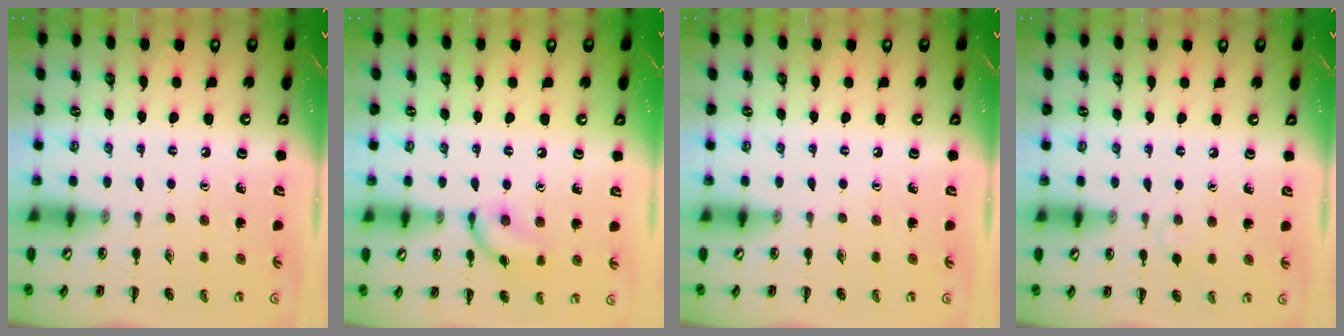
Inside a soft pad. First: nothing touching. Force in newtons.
{"total": 9.9, "press": 9.9, "slide": 0.5}
{"total": 0.0}
{"total": 2.8, "press": 2.6, "slide": 1.1}